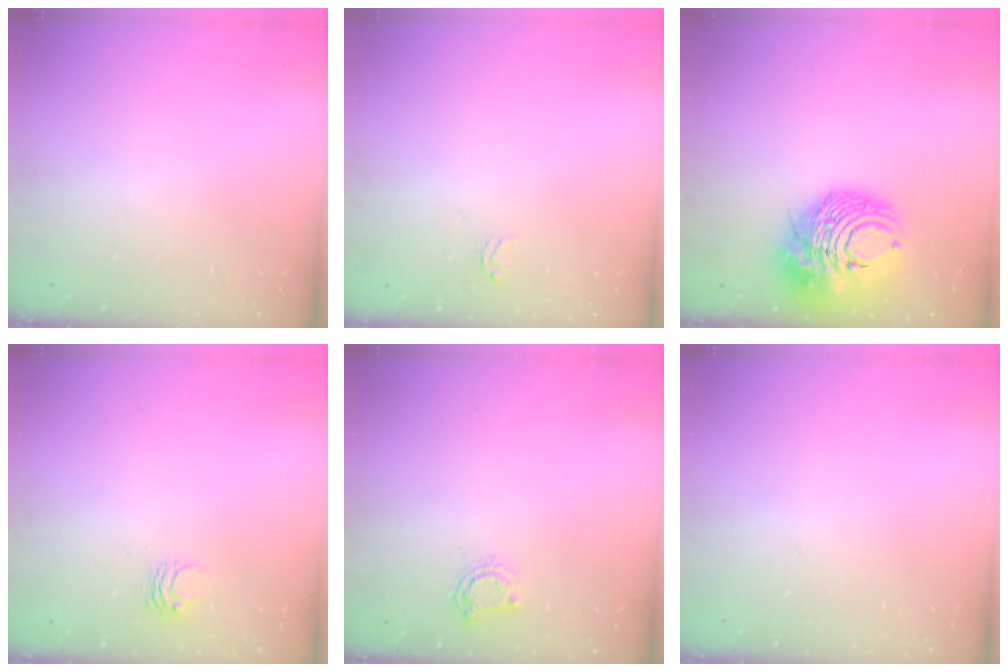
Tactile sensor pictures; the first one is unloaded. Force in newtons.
{"total": 2.3, "press": 2.2, "slide": 0.2}
{"total": 16.5, "press": 16.4, "slide": 2.1}
{"total": 2.7, "press": 2.7, "slide": 0.2}
{"total": 5.3, "press": 5.2, "slide": 0.7}
{"total": 0.0}